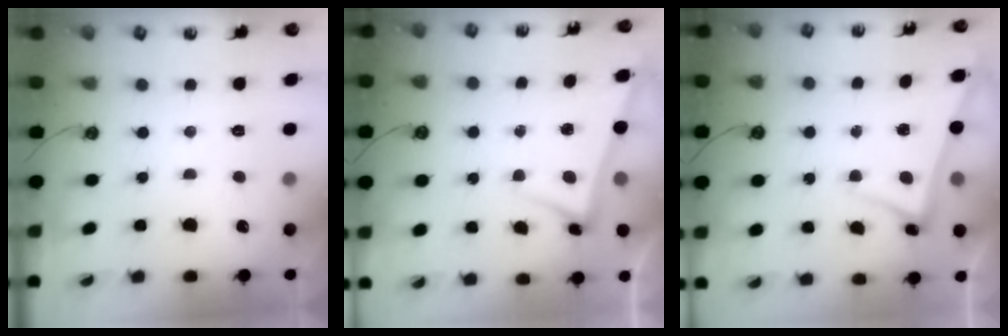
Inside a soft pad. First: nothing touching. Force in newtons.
{"total": 2.6, "press": 2.5, "slide": 0.6}
{"total": 2.4, "press": 2.3, "slide": 0.9}